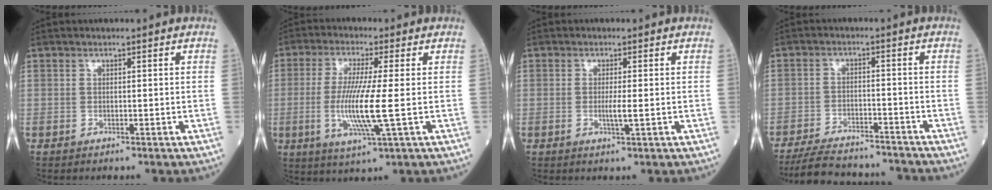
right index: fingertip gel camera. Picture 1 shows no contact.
{"total": 9.6, "force": [-1.2, -0.3, 9.5], "torque": [-0.198, -0.020, -0.028]}
{"total": 2.1, "force": [-0.3, -0.2, 2.1], "torque": [-0.042, -0.005, -0.005]}
{"total": 13.1, "force": [-12.3, 2.2, 4.0], "torque": [-0.068, -0.001, -0.182]}